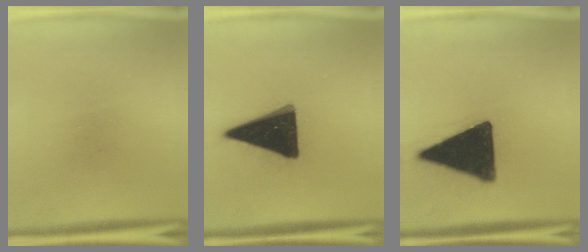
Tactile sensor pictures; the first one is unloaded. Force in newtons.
{"total": 18.4}
{"total": 19.1}